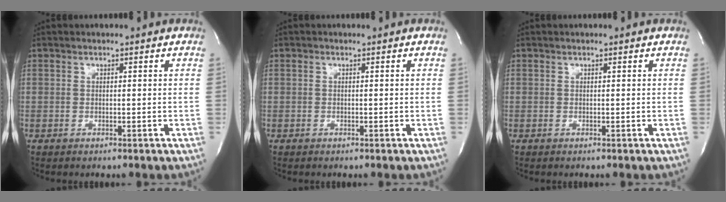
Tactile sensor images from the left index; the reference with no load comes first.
{"total": 0.0}
{"total": 0.0}